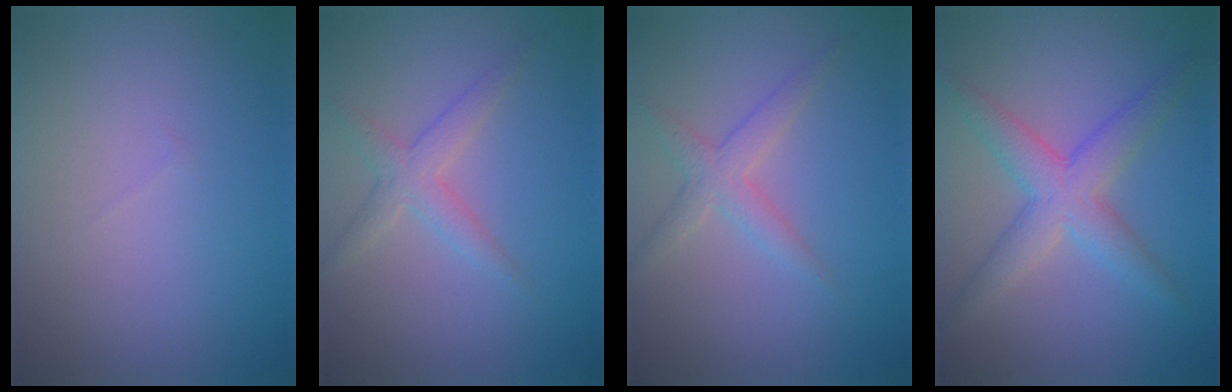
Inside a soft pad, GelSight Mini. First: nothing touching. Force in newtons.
{"total": 2.4, "press": 2.4, "slide": 0.1}
{"total": 2.4, "press": 2.4, "slide": 0.1}
{"total": 4.6, "press": 4.6, "slide": 0.1}